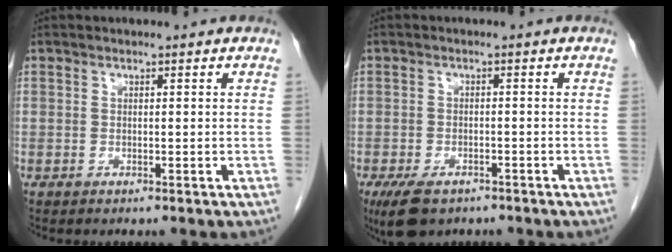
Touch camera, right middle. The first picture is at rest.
{"total": 6.0, "force": [-4.1, 2.8, 3.3], "torque": [-0.063, -0.008, -0.067]}